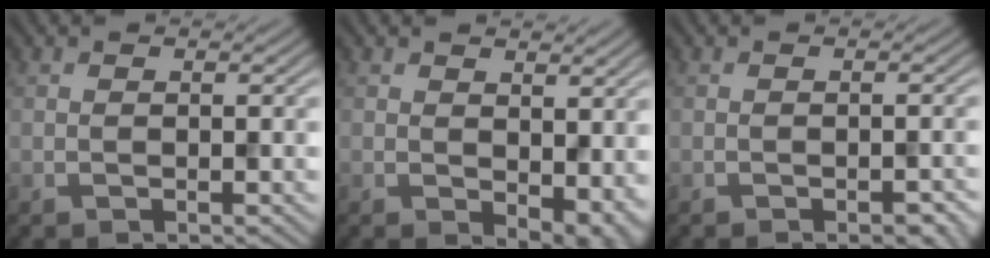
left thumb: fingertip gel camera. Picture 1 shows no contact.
{"total": 5.8, "force": [0.0, 3.6, 4.5], "torque": [-0.063, -0.022, 0.014]}
{"total": 2.6, "force": [-1.6, 0.8, 1.9], "torque": [-0.022, -0.002, -0.015]}